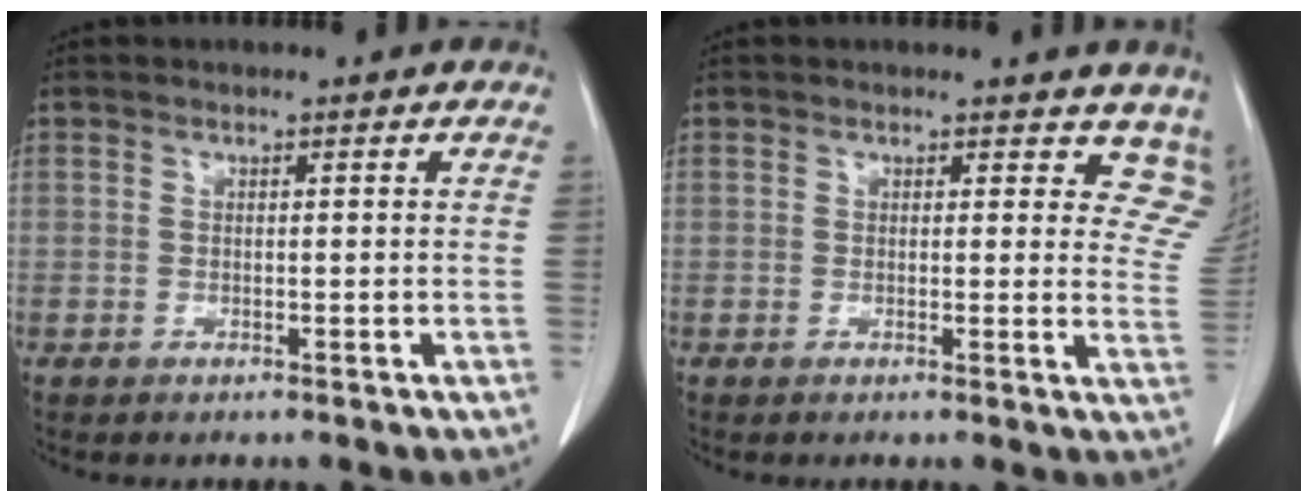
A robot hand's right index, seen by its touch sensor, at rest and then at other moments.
{"total": 7.1, "force": [6.4, 3.0, 1.1], "torque": [0.028, -0.021, 0.038]}